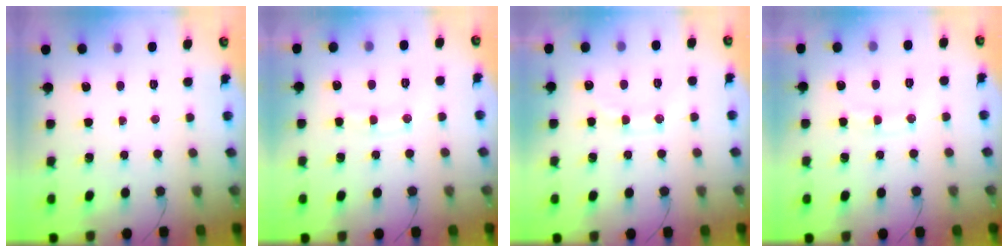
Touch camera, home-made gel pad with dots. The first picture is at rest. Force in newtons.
{"total": 9.7, "press": 9.6, "slide": 1.1}
{"total": 10.8, "press": 10.7, "slide": 1.0}
{"total": 9.2, "press": 9.2, "slide": 0.9}